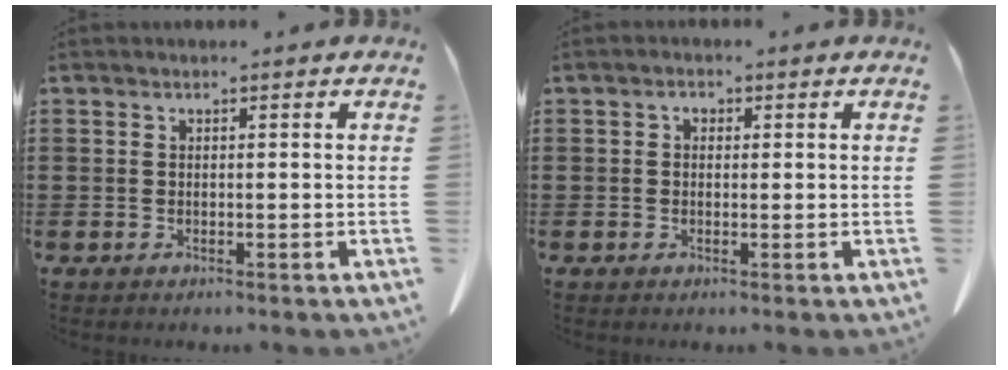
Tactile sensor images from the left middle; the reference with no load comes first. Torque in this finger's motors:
{"motor_torque": [-0.07, 0.26, 0.02, 0.00]}